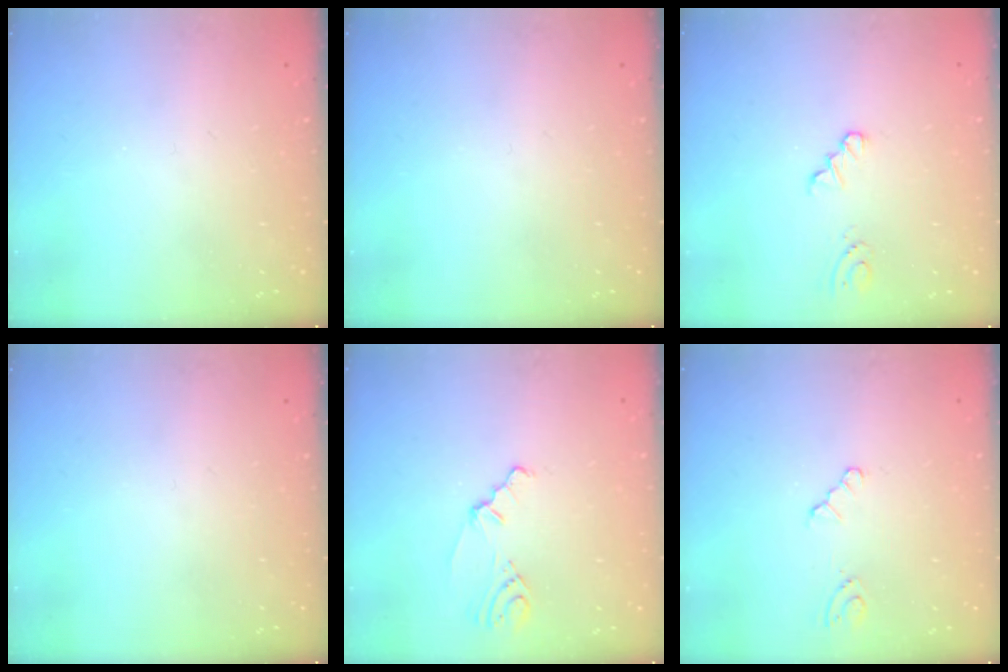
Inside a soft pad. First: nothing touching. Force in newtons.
{"total": 0.0}
{"total": 0.0}
{"total": 0.0}
{"total": 1.8, "press": 1.7, "slide": 0.6}
{"total": 2.1, "press": 2.1, "slide": 0.3}